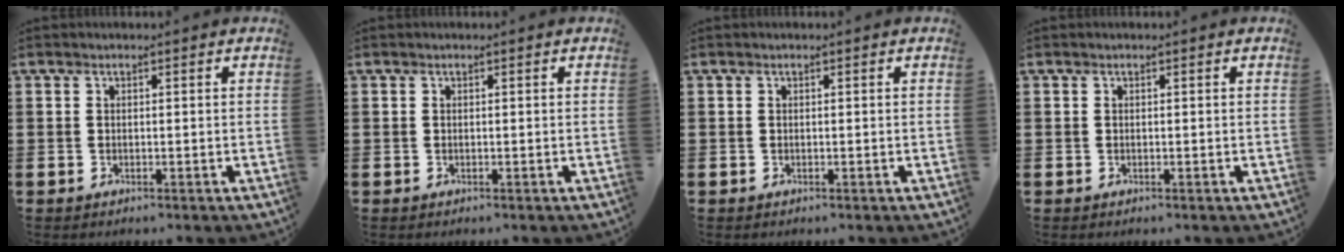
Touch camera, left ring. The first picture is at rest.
{"total": 0.0}
{"total": 0.0}
{"total": 0.0}